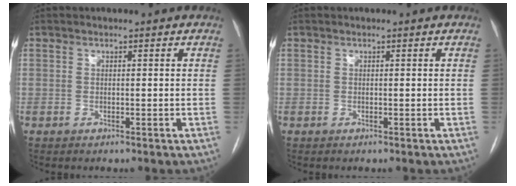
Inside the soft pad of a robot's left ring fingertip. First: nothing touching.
{"total": 0.0}